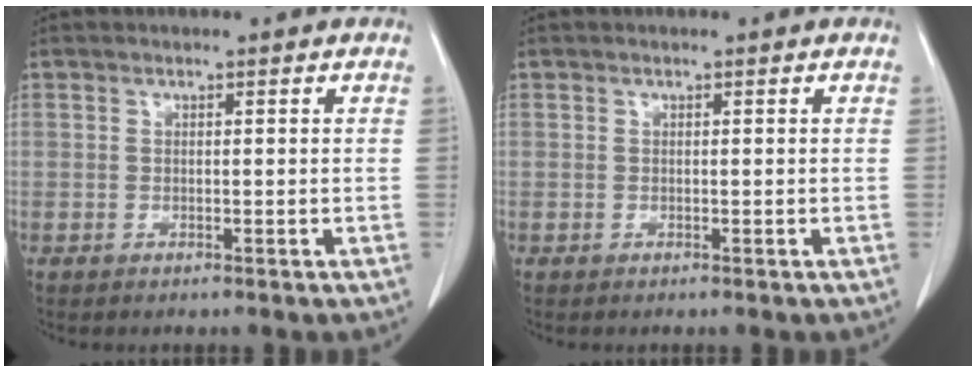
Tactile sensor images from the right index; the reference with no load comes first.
{"total": 0.0}